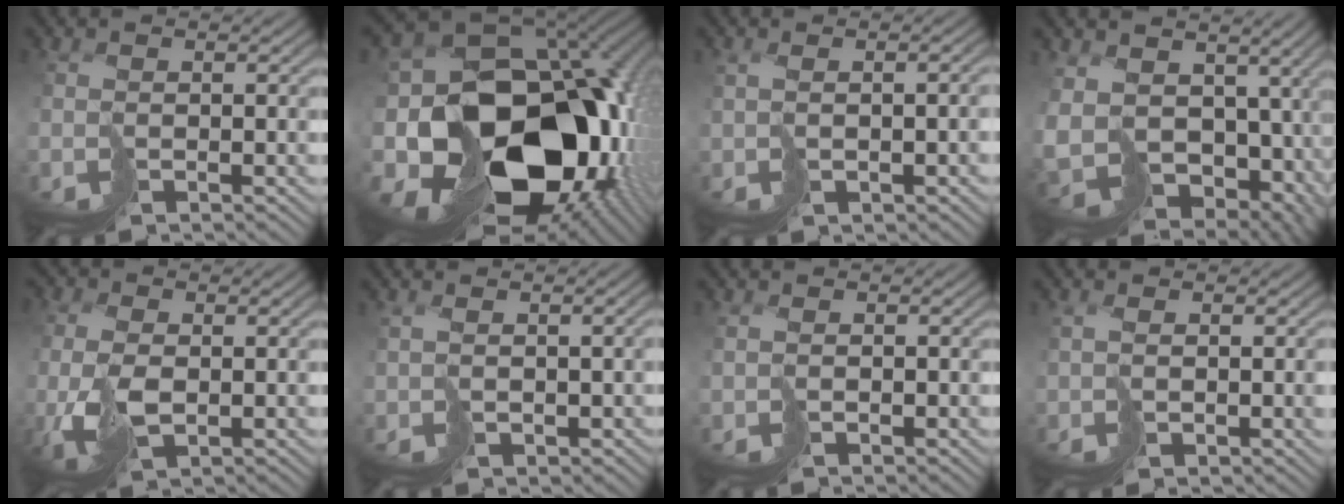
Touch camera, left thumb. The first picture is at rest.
{"total": 21.4, "force": [-5.2, 14.2, 15.1], "torque": [-0.311, -0.034, -0.051]}
{"total": 3.3, "force": [-0.3, 1.5, 2.9], "torque": [-0.055, -0.003, 0.010]}
{"total": 13.8, "force": [0.6, 9.8, 9.7], "torque": [-0.217, -0.045, 0.060]}
{"total": 5.8, "force": [-0.2, 3.0, 5.0], "torque": [-0.123, 0.002, 0.000]}
{"total": 3.1, "force": [0.4, 1.6, 2.6], "torque": [-0.056, -0.004, 0.019]}
{"total": 1.1, "force": [0.6, 0.8, 0.6], "torque": [-0.020, -0.002, 0.016]}
{"total": 2.1, "force": [1.0, 0.9, 1.6], "torque": [-0.033, 0.002, 0.025]}